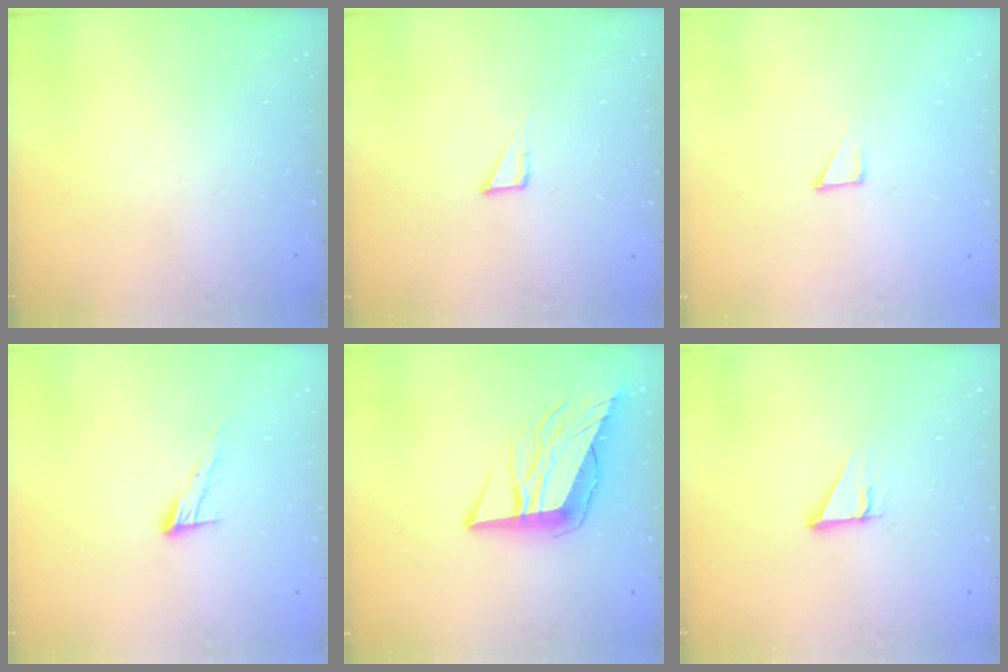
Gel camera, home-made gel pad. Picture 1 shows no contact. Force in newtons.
{"total": 2.7, "press": 2.7, "slide": 0.2}
{"total": 2.1, "press": 2.1, "slide": 0.1}
{"total": 8.8, "press": 8.7, "slide": 0.2}
{"total": 12.7, "press": 12.2, "slide": 3.4}
{"total": 3.8, "press": 3.8, "slide": 0.2}